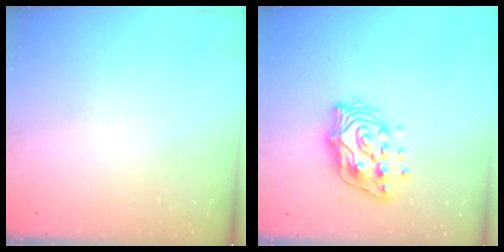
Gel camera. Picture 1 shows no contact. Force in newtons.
{"total": 13.7, "press": 13.7, "slide": 1.2}